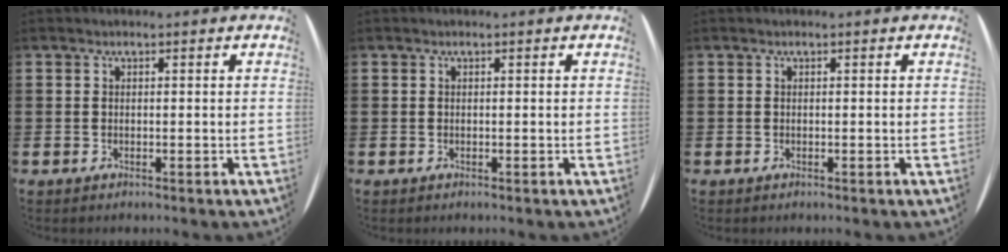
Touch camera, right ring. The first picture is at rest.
{"total": 0.0}
{"total": 0.0}